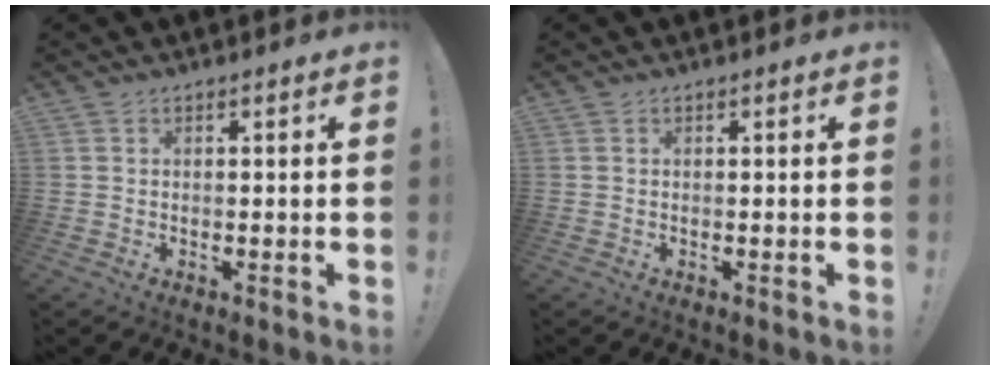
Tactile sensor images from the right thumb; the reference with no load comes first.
{"total": 0.0}